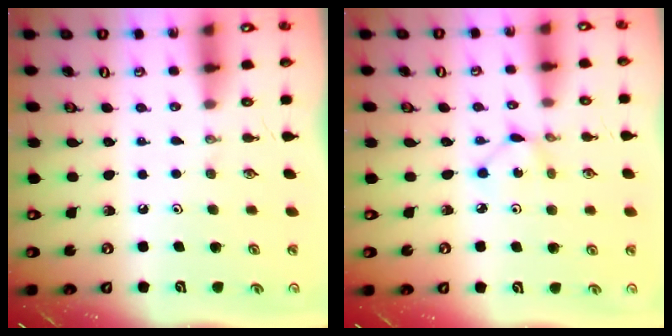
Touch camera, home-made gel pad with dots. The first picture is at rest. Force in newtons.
{"total": 1.3, "press": 1.3, "slide": 0.0}